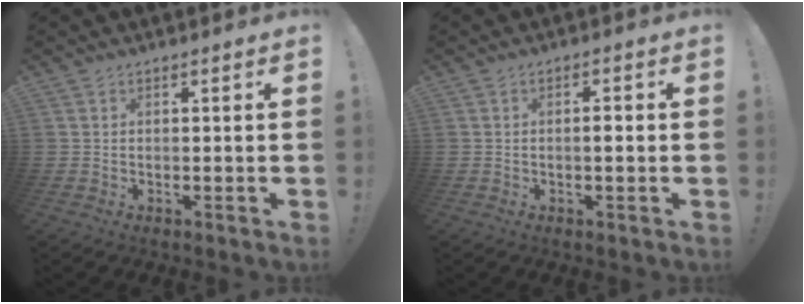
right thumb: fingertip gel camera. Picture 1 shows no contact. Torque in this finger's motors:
{"motor_torque": [-0.24, -0.01, -0.35, 0.00, 0.09]}